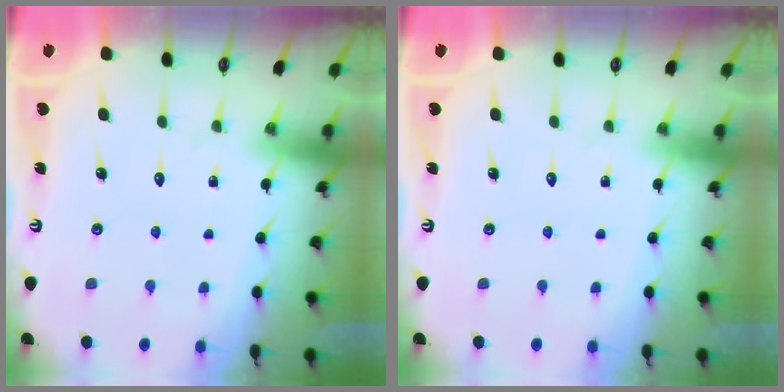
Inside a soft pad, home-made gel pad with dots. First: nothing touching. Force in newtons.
{"total": 0.0}